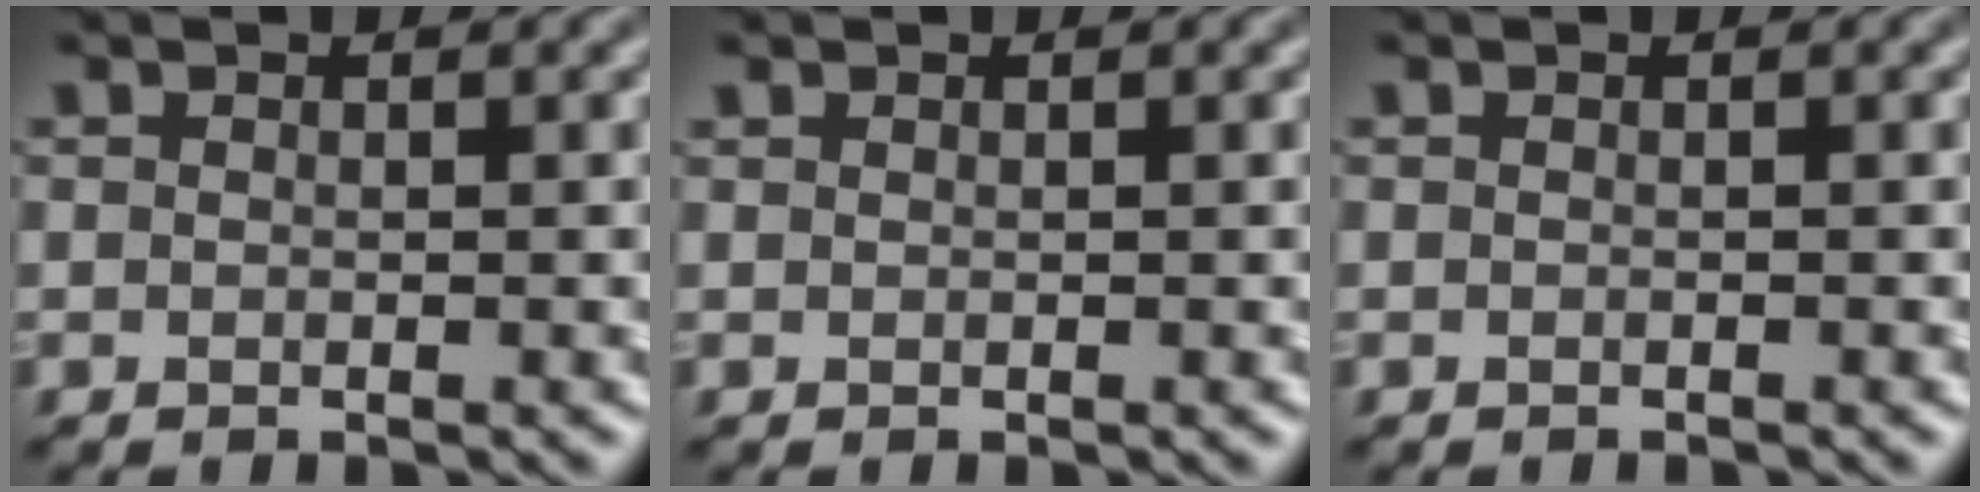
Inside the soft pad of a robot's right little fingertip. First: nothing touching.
{"total": 0.0}
{"total": 0.7, "force": [-0.6, 0.0, 0.1], "torque": [0.002, -0.001, -0.011]}